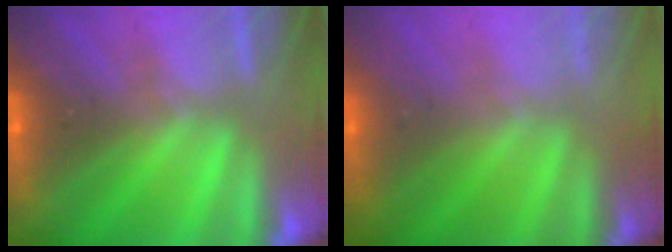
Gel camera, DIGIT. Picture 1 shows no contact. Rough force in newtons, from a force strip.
{"total": 2.8}